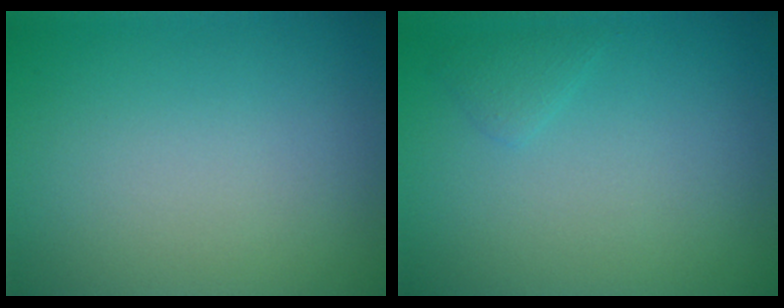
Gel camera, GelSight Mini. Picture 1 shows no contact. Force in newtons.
{"total": 0.9, "press": 0.9, "slide": 0.1}